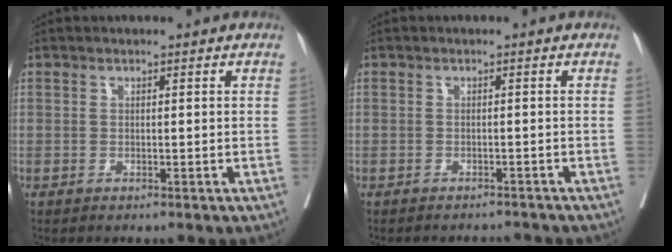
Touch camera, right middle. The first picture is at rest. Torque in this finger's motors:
{"motor_torque": [-0.03, 0.03, 0.00, 0.00]}